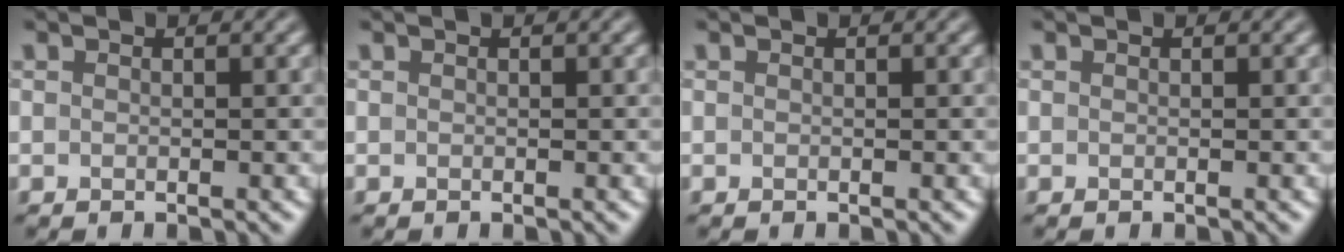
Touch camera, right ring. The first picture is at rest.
{"total": 0.0}
{"total": 0.0}
{"total": 0.0}